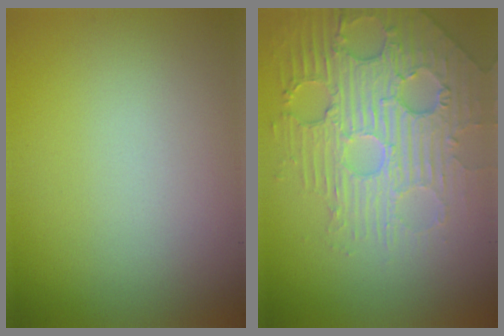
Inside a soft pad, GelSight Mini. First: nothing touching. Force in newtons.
{"total": 5.9, "press": 4.9, "slide": 3.4}